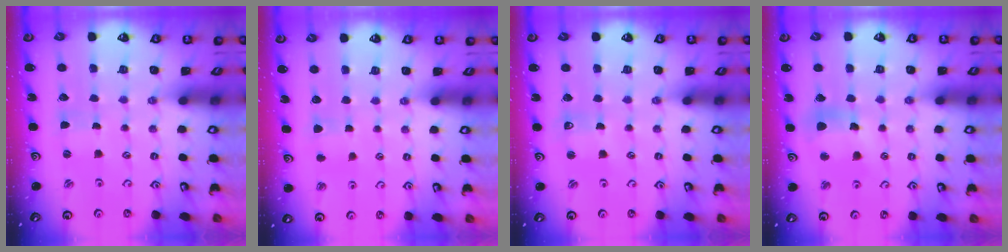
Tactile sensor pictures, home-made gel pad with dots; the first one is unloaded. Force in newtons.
{"total": 3.5, "press": 3.4, "slide": 0.5}
{"total": 2.3, "press": 2.3, "slide": 0.3}
{"total": 11.7, "press": 11.6, "slide": 1.5}